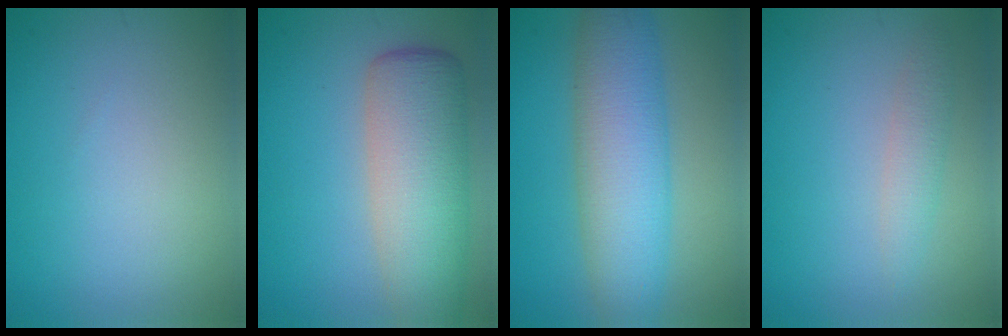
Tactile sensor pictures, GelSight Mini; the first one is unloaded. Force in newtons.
{"total": 8.0, "press": 7.9, "slide": 0.7}
{"total": 8.2, "press": 8.2, "slide": 0.2}
{"total": 1.7, "press": 1.7, "slide": 0.1}